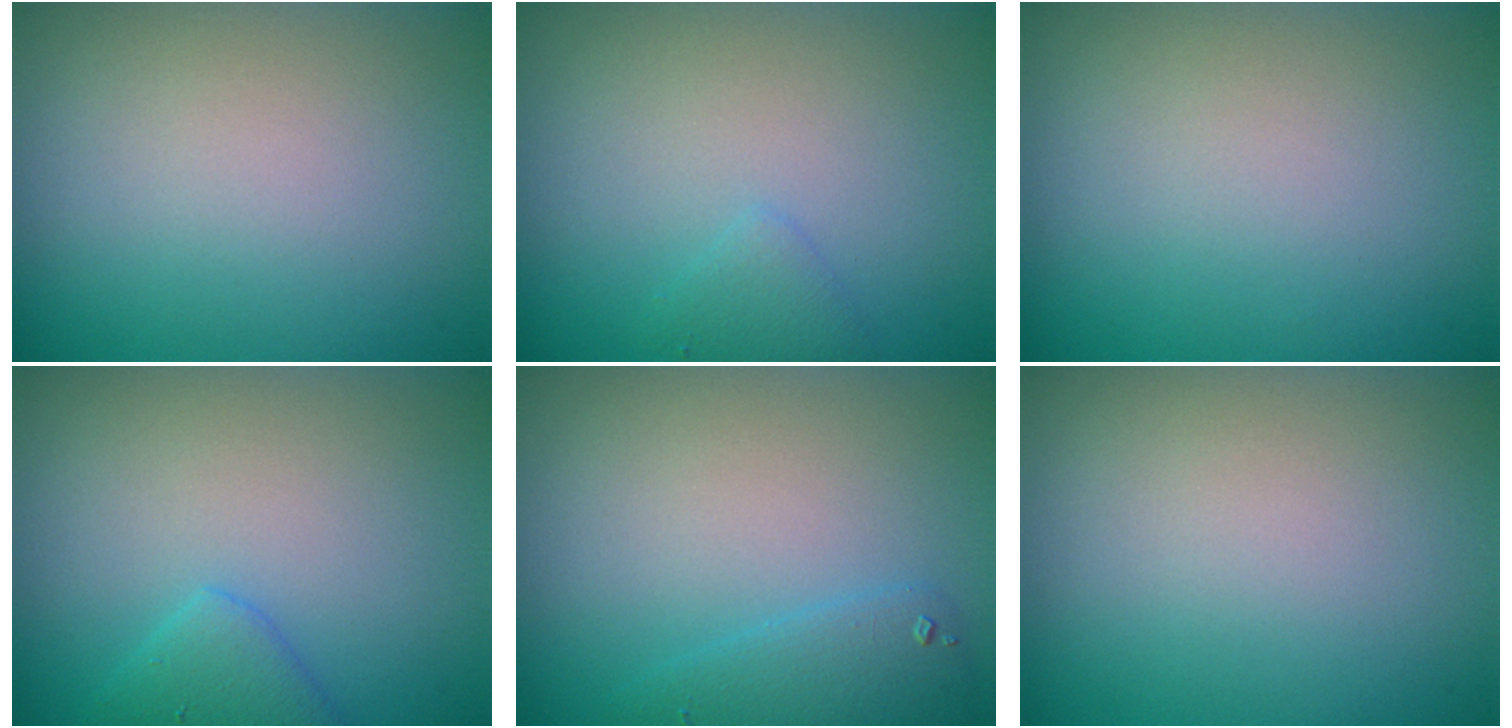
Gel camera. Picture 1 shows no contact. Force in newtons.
{"total": 1.0, "press": 1.0, "slide": 0.1}
{"total": 0.0}
{"total": 2.2, "press": 2.2, "slide": 0.2}
{"total": 2.1, "press": 2.1, "slide": 0.2}
{"total": 0.0}